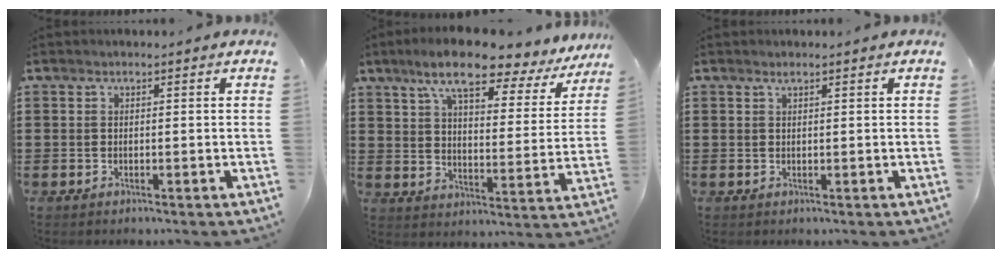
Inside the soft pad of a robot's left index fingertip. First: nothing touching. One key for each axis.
{"total": 10.8, "fx": 8.3, "fy": 1.9, "fz": 6.7, "tx": -0.144, "ty": -0.034, "tz": 0.137}
{"total": 0.7, "fx": 0.5, "fy": 0.0, "fz": 0.5, "tx": -0.010, "ty": 0.000, "tz": 0.009}